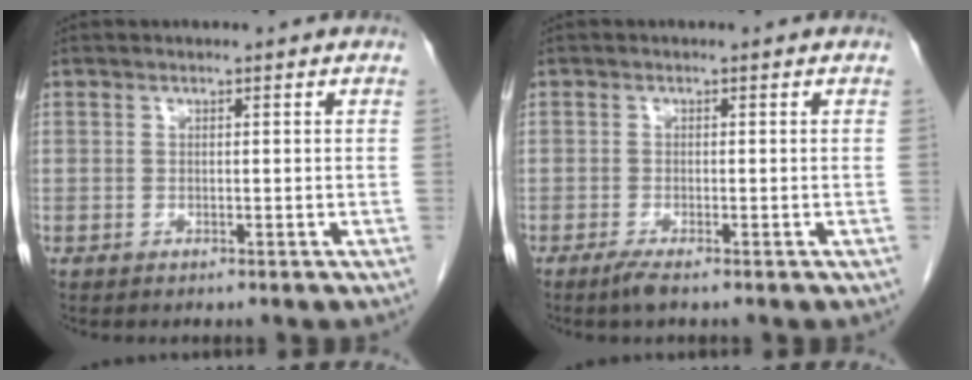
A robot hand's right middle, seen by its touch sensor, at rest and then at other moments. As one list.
[{"total": 1.8, "force": [-1.3, 0.0, 1.2], "torque": [-0.032, -0.006, -0.027]}]